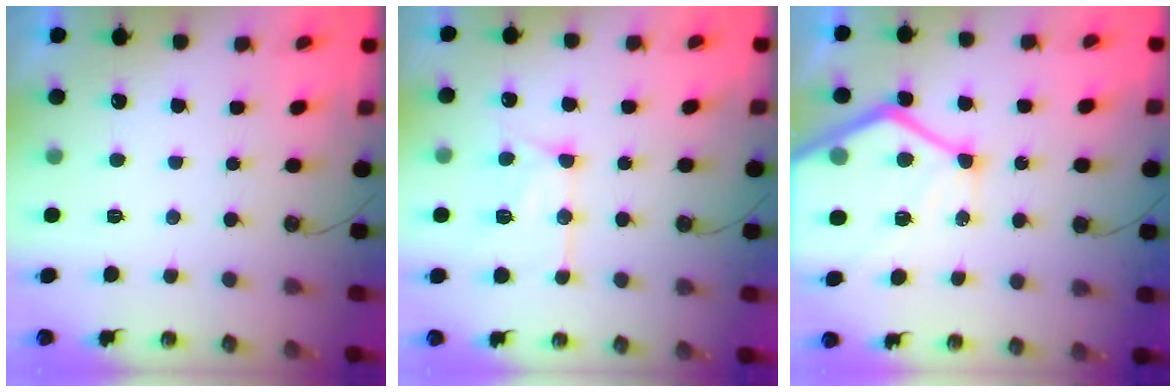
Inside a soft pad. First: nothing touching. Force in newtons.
{"total": 13.5, "press": 13.4, "slide": 1.3}
{"total": 18.9, "press": 18.8, "slide": 1.9}